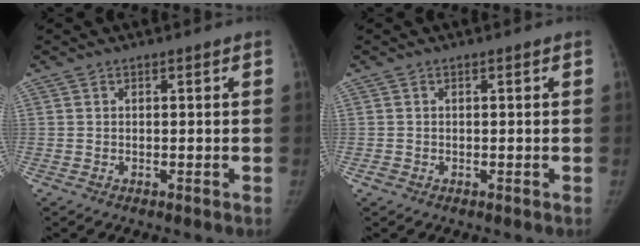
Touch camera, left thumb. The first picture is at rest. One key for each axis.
{"total": 0.7, "fx": -0.2, "fy": 0.6, "fz": 0.2, "tx": -0.002, "ty": 0.001, "tz": -0.004}